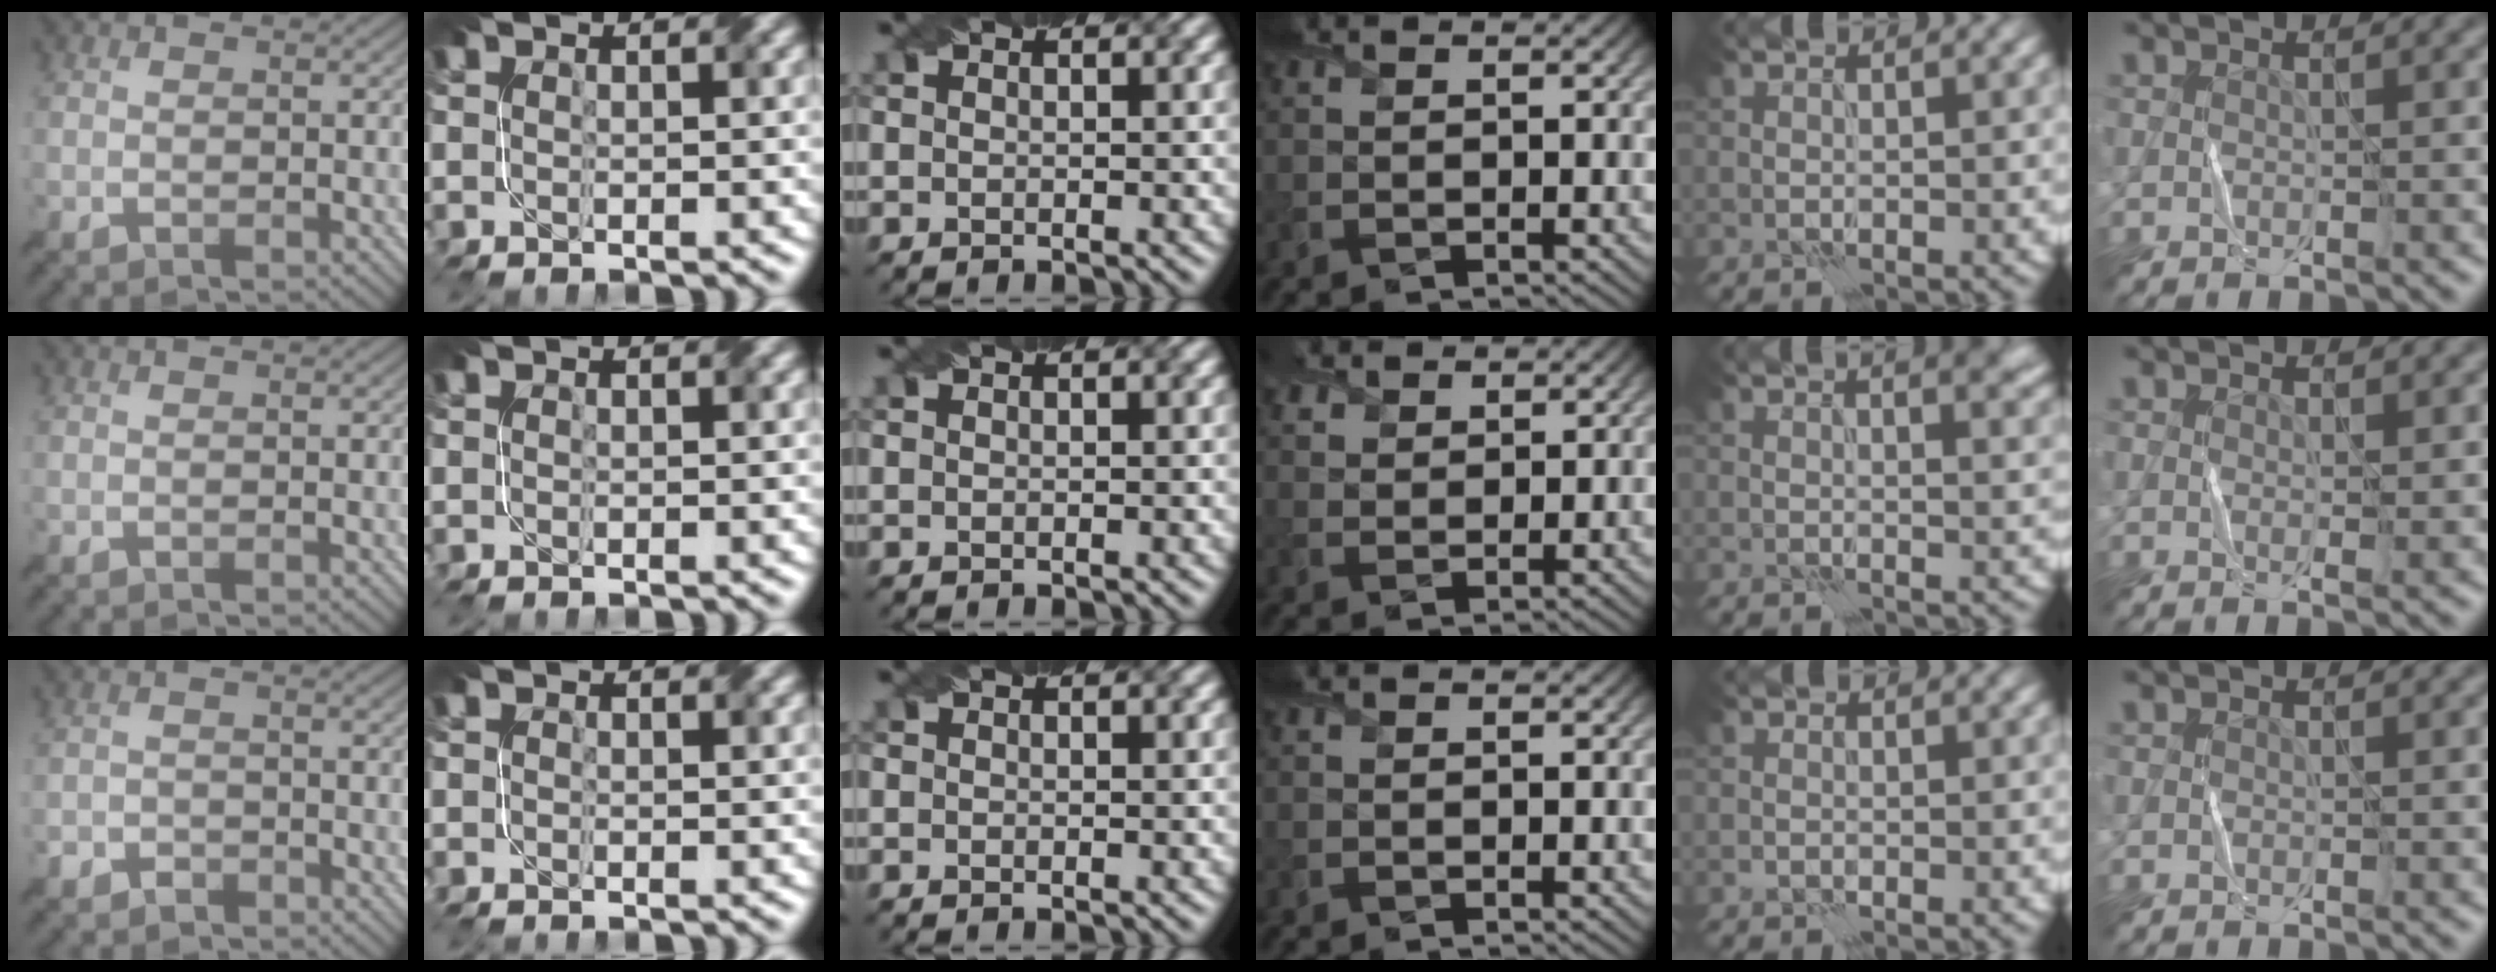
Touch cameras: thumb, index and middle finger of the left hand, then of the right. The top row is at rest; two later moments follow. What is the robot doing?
{"motion": "fold", "object": "bubble wrap"}